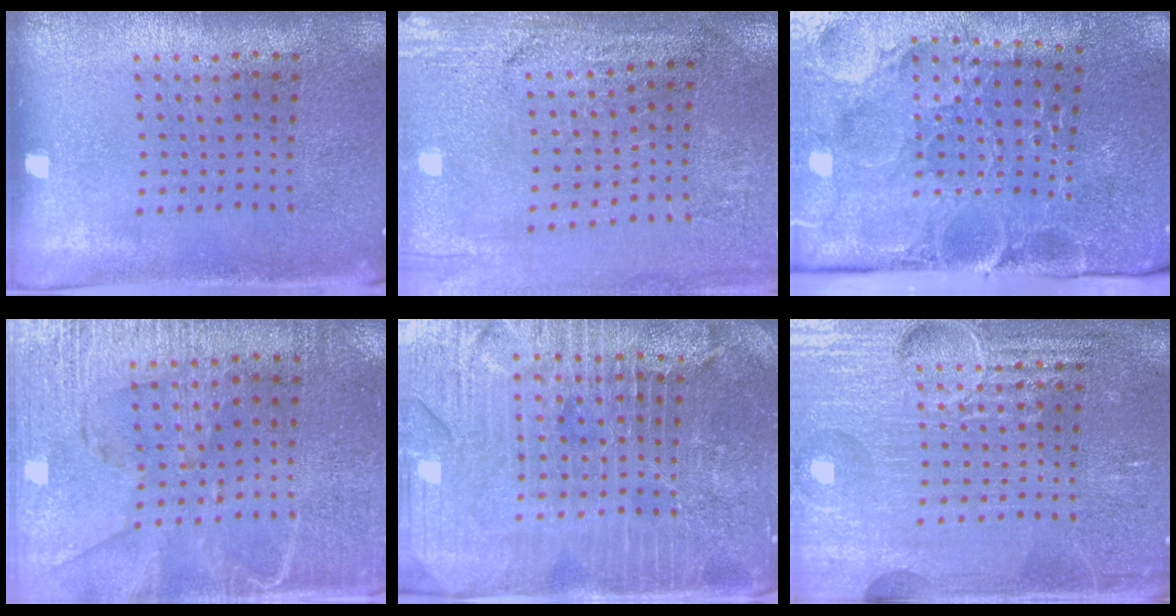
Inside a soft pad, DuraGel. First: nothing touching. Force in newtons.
{"total": 3.1, "press": 3.1, "slide": 0.3}
{"total": 3.7, "press": 3.7, "slide": 0.7}
{"total": 3.2, "press": 2.9, "slide": 1.4}
{"total": 5.2, "press": 4.8, "slide": 2.1}
{"total": 7.1, "press": 7.1, "slide": 0.9}